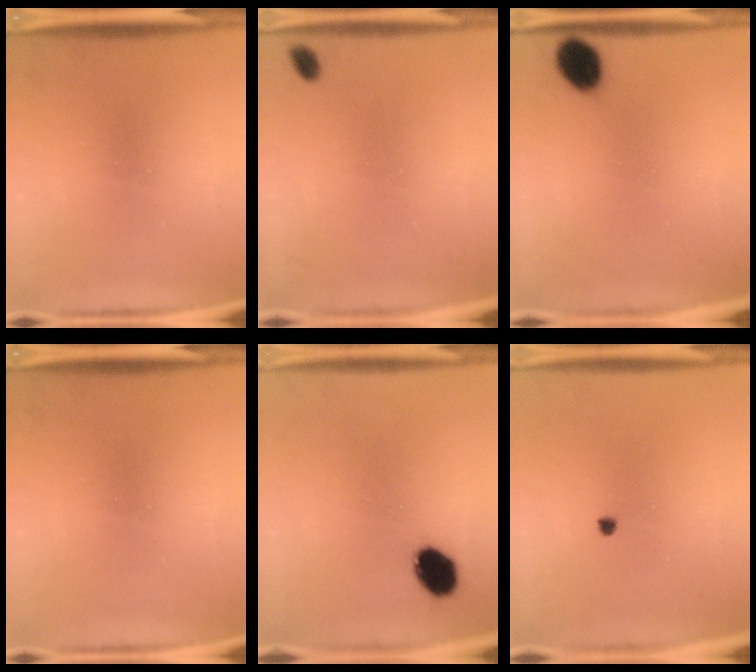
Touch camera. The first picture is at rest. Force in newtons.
{"total": 4.1}
{"total": 7.1}
{"total": 0.0}
{"total": 8.0}
{"total": 1.0}